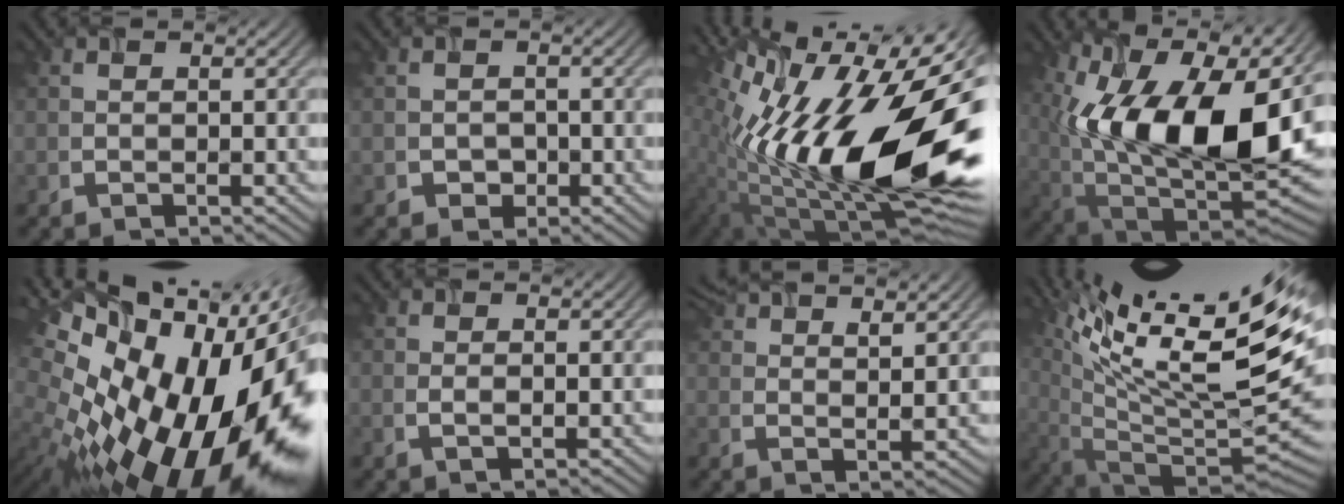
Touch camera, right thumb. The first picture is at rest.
{"total": 1.5, "force": [-0.7, 1.3, 0.2], "torque": [-0.001, -0.002, -0.014]}
{"total": 19.9, "force": [1.0, 8.9, 17.8], "torque": [-0.302, -0.001, 0.004]}
{"total": 18.9, "force": [3.3, 10.3, 15.4], "torque": [-0.262, 0.010, 0.044]}
{"total": 21.9, "force": [-3.8, 11.9, 18.0], "torque": [-0.295, -0.071, -0.038]}
{"total": 0.7, "force": [0.0, 0.3, 0.7], "torque": [-0.009, -0.003, 0.001]}
{"total": 7.8, "force": [6.2, 1.5, 4.6], "torque": [-0.093, 0.011, 0.110]}
{"total": 17.6, "force": [9.2, 4.6, 14.2], "torque": [-0.222, 0.018, 0.153]}